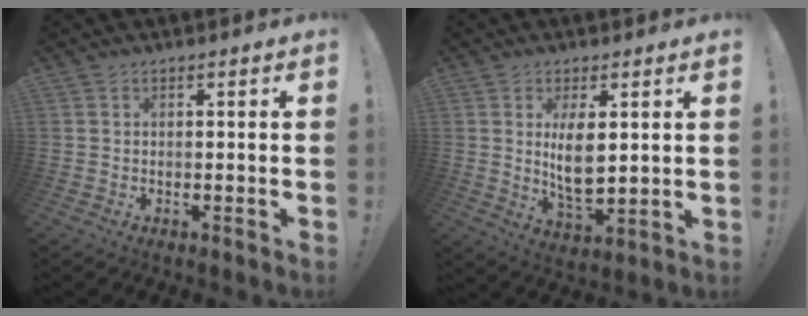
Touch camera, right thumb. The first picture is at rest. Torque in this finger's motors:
{"motor_torque": [0.70, 1.30, 0.93, 0.39, 0.29]}